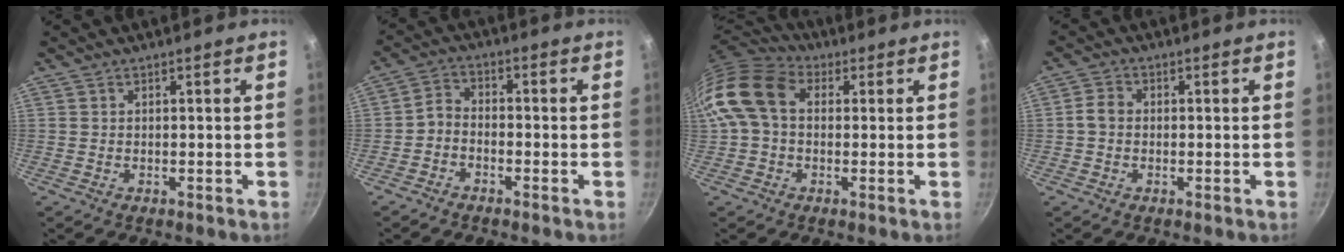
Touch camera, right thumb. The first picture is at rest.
{"total": 3.4, "force": [-2.1, 2.0, 1.7], "torque": [-0.038, 0.030, -0.051]}
{"total": 12.9, "force": [1.6, 9.3, 8.8], "torque": [-0.154, 0.026, 0.009]}
{"total": 2.9, "force": [-0.3, 2.3, 1.7], "torque": [-0.034, 0.011, -0.012]}